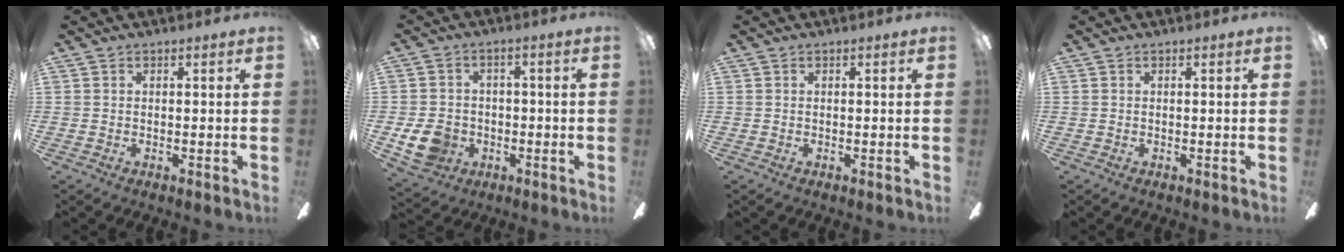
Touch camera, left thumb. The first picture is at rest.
{"total": 8.6, "force": [-2.4, 7.2, 4.2], "torque": [-0.103, 0.015, -0.043]}
{"total": 0.0}
{"total": 0.0}